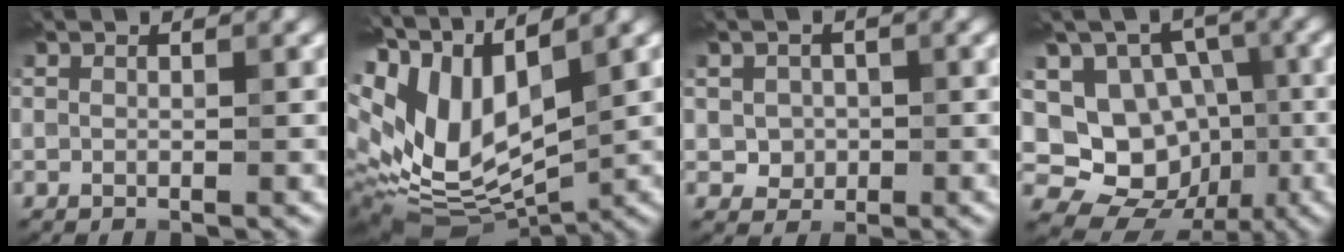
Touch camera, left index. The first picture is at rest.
{"total": 12.5, "force": [2.7, 6.8, 10.2], "torque": [-0.238, 0.003, 0.053]}
{"total": 2.3, "force": [-0.1, 2.0, 1.0], "torque": [-0.018, -0.003, -0.002]}
{"total": 11.3, "force": [-1.9, 9.8, 5.4], "torque": [-0.081, 0.012, -0.047]}